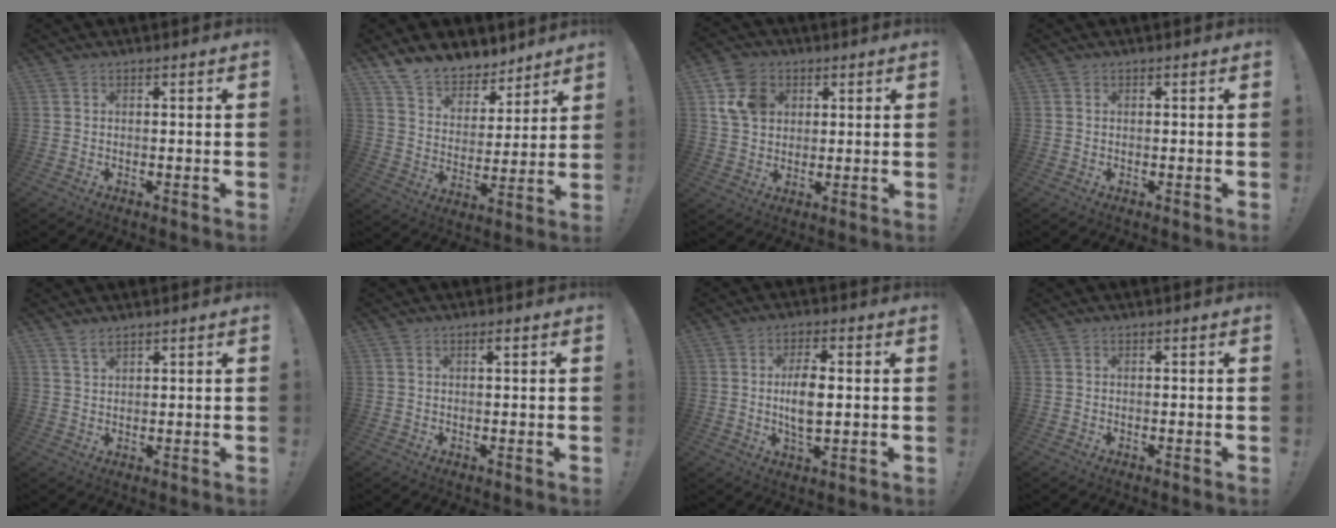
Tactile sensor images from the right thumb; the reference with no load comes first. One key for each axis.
{"total": 11.8, "fx": 10.2, "fy": 5.4, "fz": 2.5, "tx": -0.064, "ty": -0.078, "tz": 0.196}
{"total": 10.5, "fx": 3.7, "fy": 8.4, "fz": 5.1, "tx": -0.091, "ty": -0.001, "tz": 0.076}
{"total": 0.0}
{"total": 2.6, "fx": 2.2, "fy": 0.7, "fz": 1.2, "tx": -0.027, "ty": -0.013, "tz": 0.041}
{"total": 0.8, "fx": 0.3, "fy": 0.0, "fz": 0.8, "tx": -0.013, "ty": 0.000, "tz": 0.004}
{"total": 8.2, "fx": 0.5, "fy": 3.9, "fz": 7.2, "tx": -0.129, "ty": -0.004, "tz": 0.001}
{"total": 0.0}